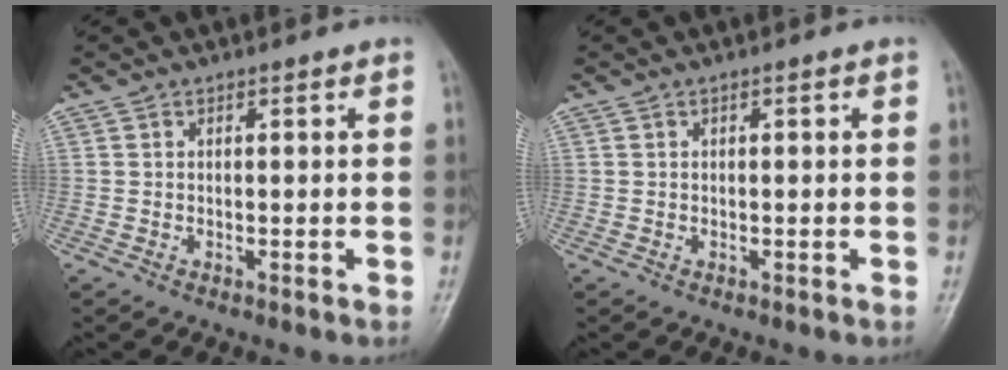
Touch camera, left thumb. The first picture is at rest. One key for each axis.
{"total": 0.0}